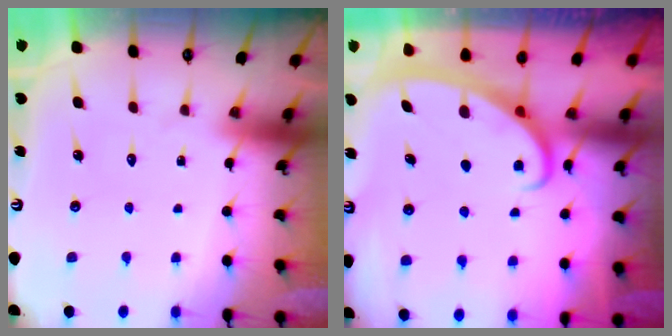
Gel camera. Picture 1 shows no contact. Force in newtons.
{"total": 2.7, "press": 2.6, "slide": 0.4}